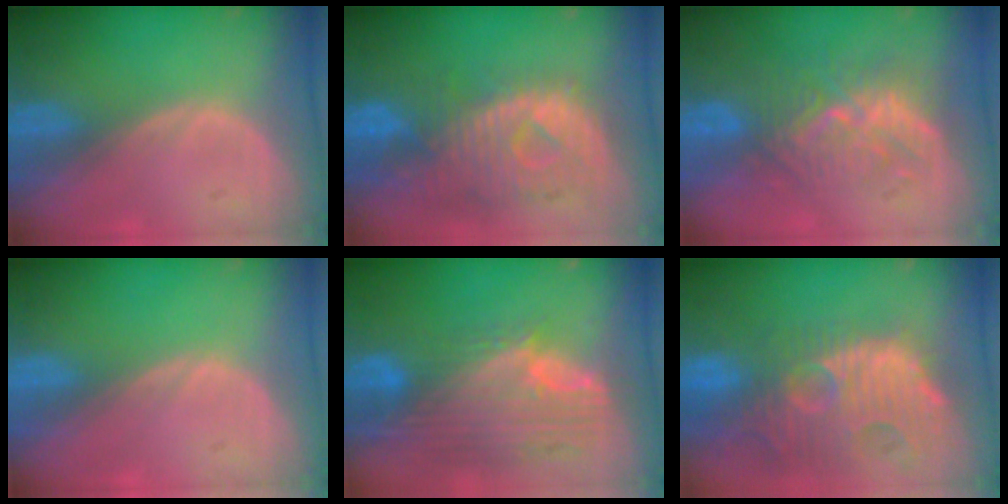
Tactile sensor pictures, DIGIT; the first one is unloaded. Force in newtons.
{"total": 10.8, "press": 9.7, "slide": 4.8}
{"total": 8.8, "press": 8.4, "slide": 2.7}
{"total": 0.0}
{"total": 12.0, "press": 10.1, "slide": 6.4}
{"total": 14.4, "press": 12.6, "slide": 7.1}